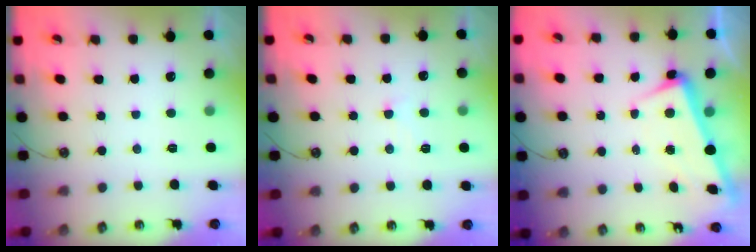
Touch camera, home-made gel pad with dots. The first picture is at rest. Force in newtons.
{"total": 1.1, "press": 1.0, "slide": 0.5}
{"total": 3.0, "press": 2.9, "slide": 0.9}